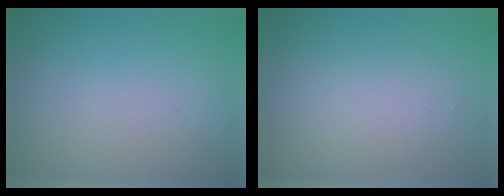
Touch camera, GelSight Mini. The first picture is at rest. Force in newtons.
{"total": 2.4, "press": 2.4, "slide": 0.1}